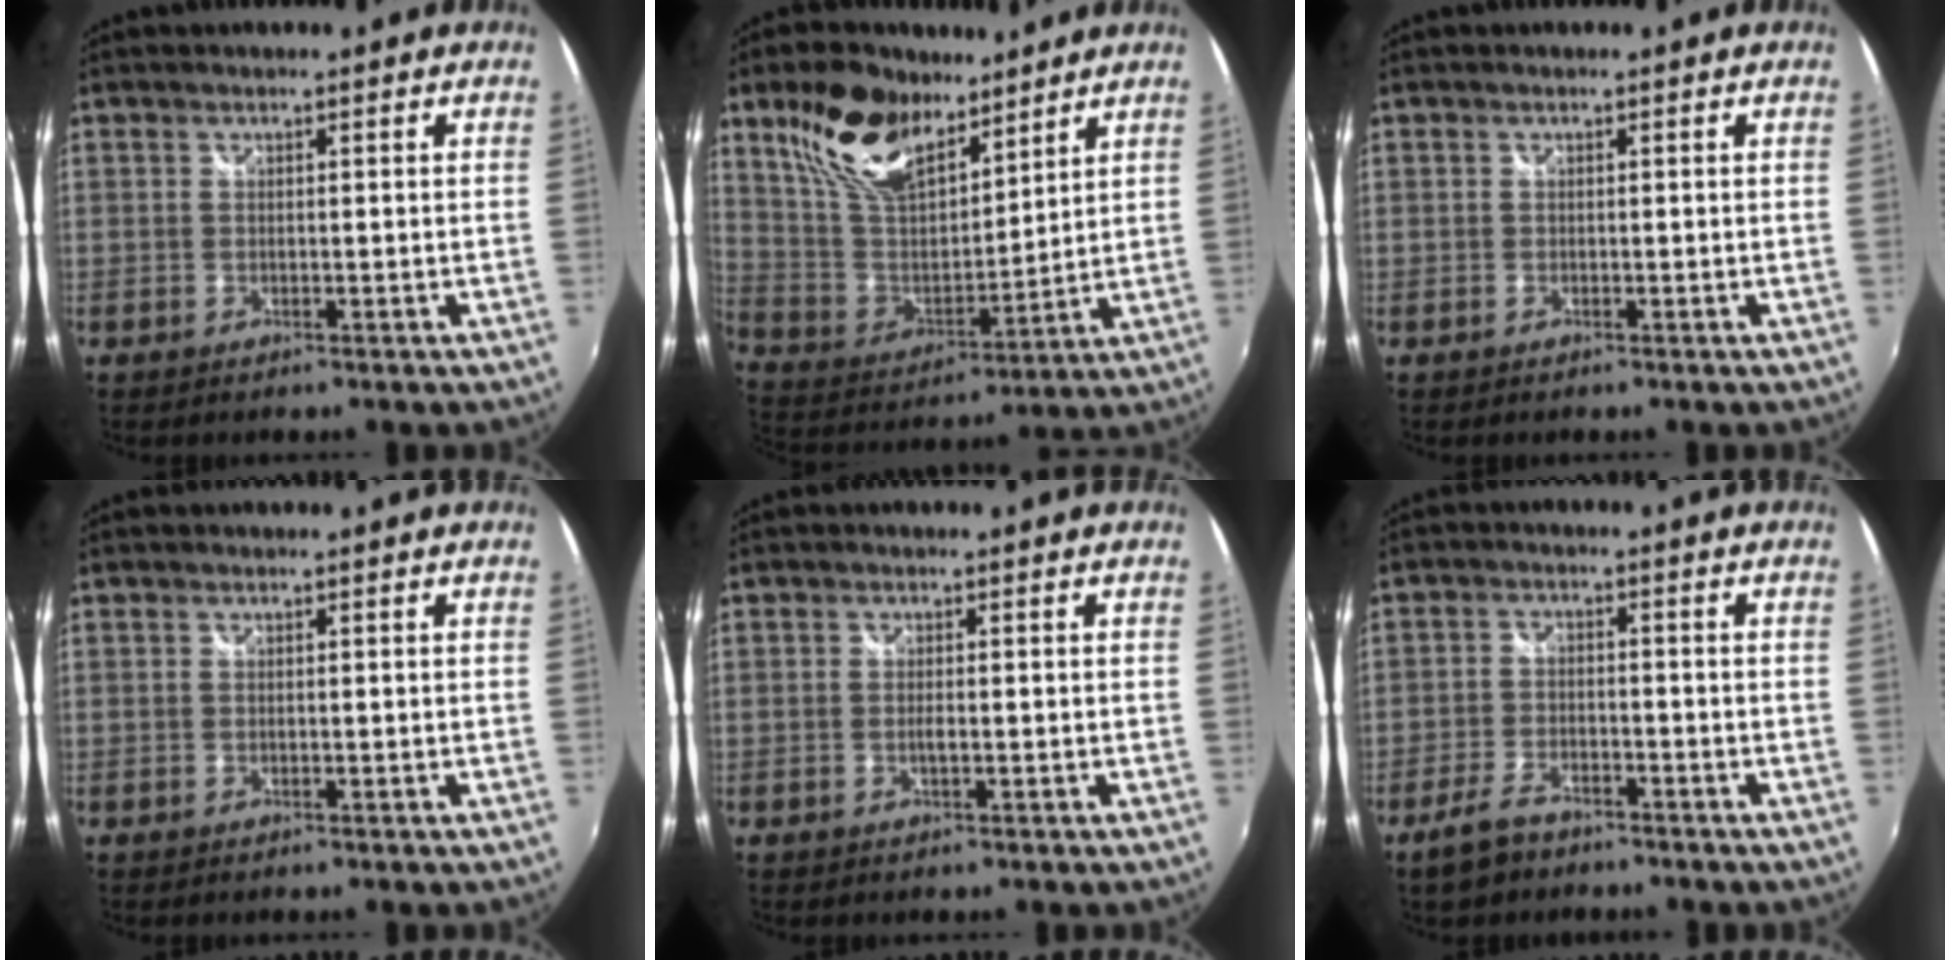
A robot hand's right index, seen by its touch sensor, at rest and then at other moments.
{"total": 18.1, "force": [11.6, 9.1, 10.5], "torque": [-0.221, 0.024, 0.226]}
{"total": 0.6, "force": [-0.2, 0.5, -0.1], "torque": [0.001, 0.000, -0.004]}
{"total": 0.0}
{"total": 1.1, "force": [-0.3, 0.2, 1.0], "torque": [-0.021, -0.002, -0.006]}
{"total": 5.7, "force": [-4.4, 2.5, 2.7], "torque": [-0.075, -0.002, -0.081]}